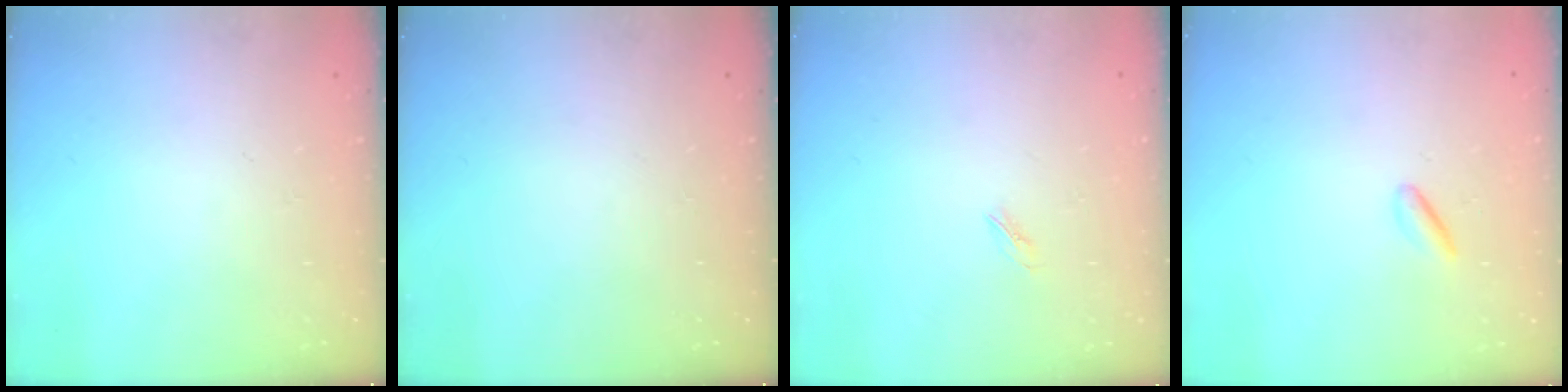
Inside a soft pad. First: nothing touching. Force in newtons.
{"total": 0.0}
{"total": 1.9, "press": 1.8, "slide": 0.5}
{"total": 1.6, "press": 1.5, "slide": 0.7}